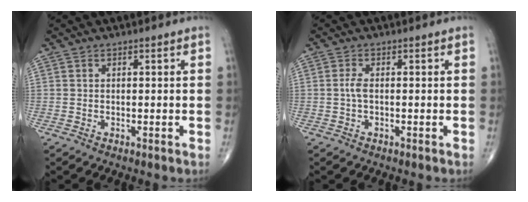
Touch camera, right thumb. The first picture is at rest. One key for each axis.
{"total": 1.7, "fx": -0.2, "fy": 0.6, "fz": 1.6, "tx": -0.038, "ty": -0.001, "tz": -0.005}